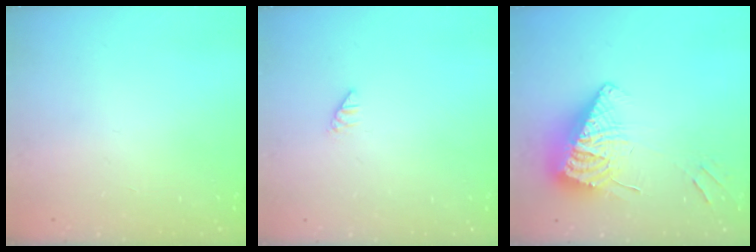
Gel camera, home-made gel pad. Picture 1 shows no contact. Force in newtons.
{"total": 0.0}
{"total": 11.0, "press": 10.9, "slide": 0.9}